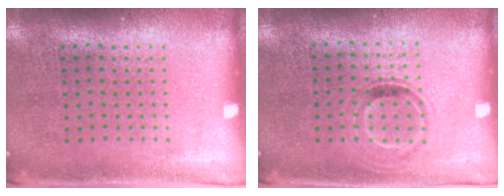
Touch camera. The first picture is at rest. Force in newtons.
{"total": 1.0, "press": 0.8, "slide": 0.5}